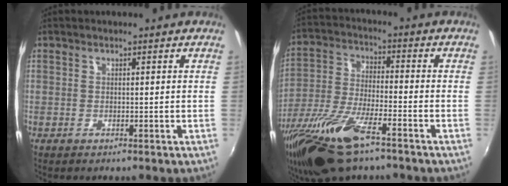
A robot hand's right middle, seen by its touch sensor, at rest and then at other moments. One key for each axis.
{"total": 18.2, "fx": -11.7, "fy": 5.3, "fz": 12.8, "tx": -0.270, "ty": -0.044, "tz": -0.224}